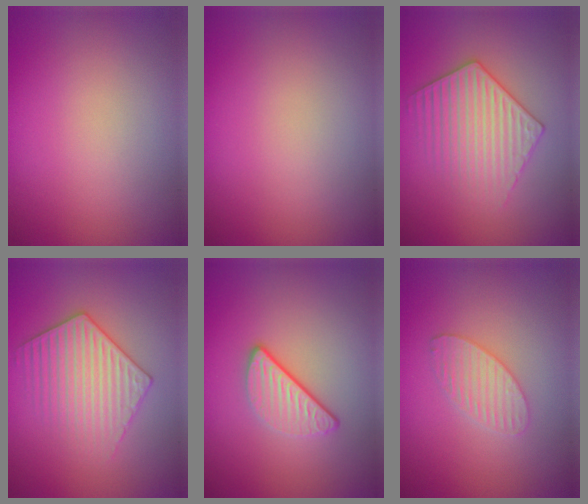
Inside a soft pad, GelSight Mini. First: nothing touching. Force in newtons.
{"total": 0.0}
{"total": 3.6, "press": 3.5, "slide": 0.5}
{"total": 3.6, "press": 3.5, "slide": 0.5}
{"total": 3.0, "press": 2.3, "slide": 1.9}
{"total": 2.3, "press": 2.3, "slide": 0.2}